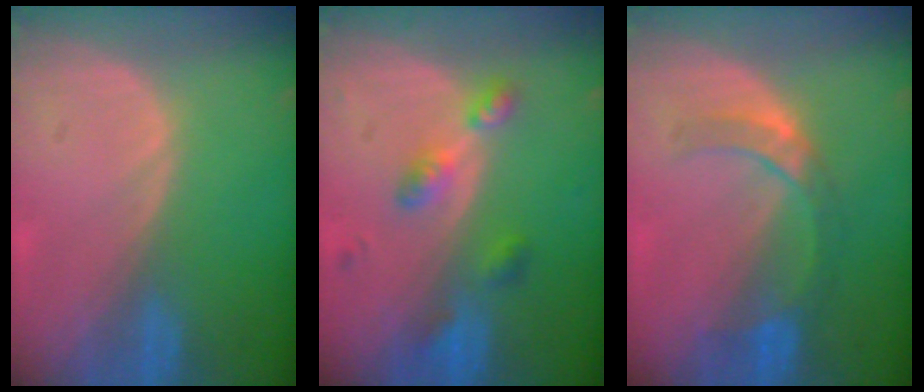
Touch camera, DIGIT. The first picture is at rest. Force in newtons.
{"total": 4.6, "press": 4.6, "slide": 0.6}
{"total": 5.0, "press": 4.9, "slide": 1.0}